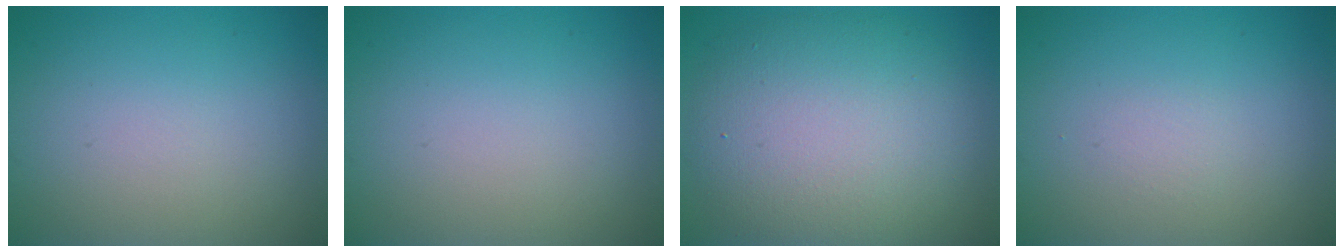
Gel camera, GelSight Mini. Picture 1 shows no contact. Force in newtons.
{"total": 0.0}
{"total": 9.8, "press": 9.8, "slide": 0.8}
{"total": 0.0}